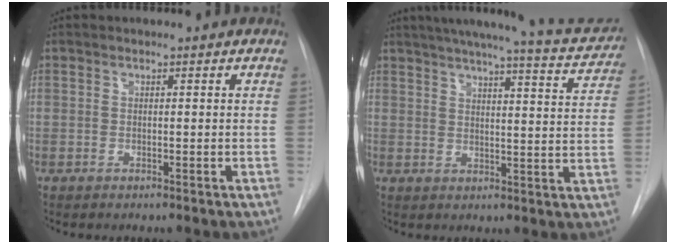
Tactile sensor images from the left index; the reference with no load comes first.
{"total": 19.2, "force": [17.2, 2.0, 8.2], "torque": [-0.116, -0.023, 0.204]}